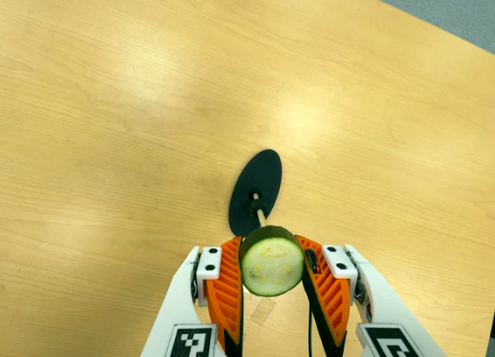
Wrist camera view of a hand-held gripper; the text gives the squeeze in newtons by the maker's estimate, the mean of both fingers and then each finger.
{"total": 11.4, "left": 10.5, "right": 12.2}